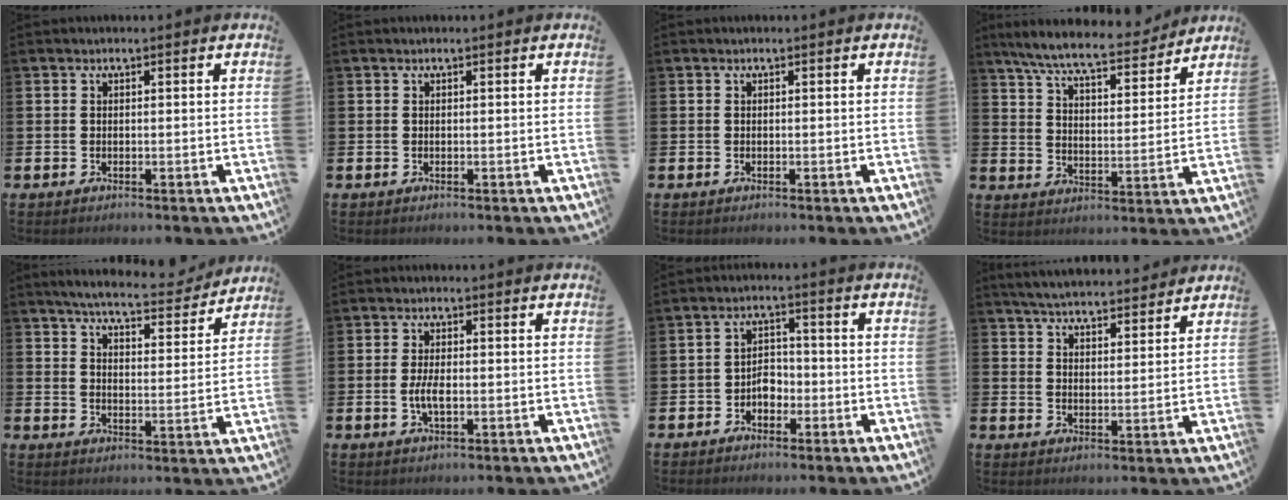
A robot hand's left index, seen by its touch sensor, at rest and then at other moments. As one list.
[{"total": 0.0}, {"total": 0.0}, {"total": 8.2, "force": [7.5, 1.1, 3.2], "torque": [-0.092, -0.042, 0.131]}, {"total": 6.2, "force": [5.9, 0.7, 1.8], "torque": [-0.043, -0.040, 0.098]}, {"total": 3.3, "force": [-0.5, 1.3, 3.0], "torque": [-0.057, -0.003, -0.013]}, {"total": 3.0, "force": [-1.8, 2.1, 1.2], "torque": [-0.024, 0.009, -0.041]}, {"total": 5.1, "force": [5.1, 0.4, 0.4], "torque": [-0.021, -0.034, 0.089]}]